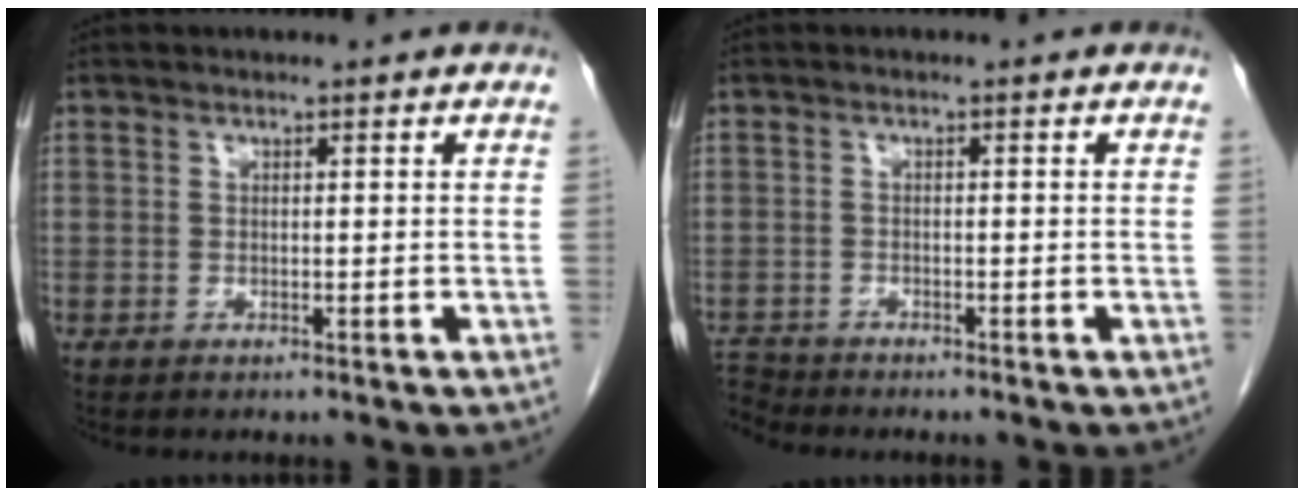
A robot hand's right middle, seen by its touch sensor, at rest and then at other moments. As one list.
[{"total": 2.9, "force": [-2.9, 0.1, -0.4], "torque": [0.005, -0.014, -0.051]}]